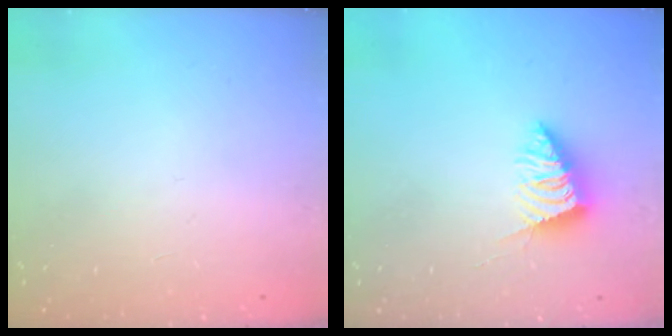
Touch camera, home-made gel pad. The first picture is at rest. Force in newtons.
{"total": 5.0, "press": 5.0, "slide": 0.3}